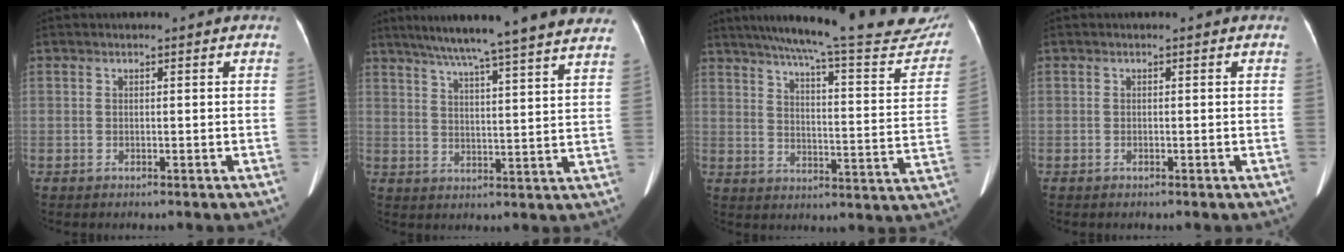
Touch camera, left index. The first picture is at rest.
{"total": 24.4, "force": [21.5, 0.0, 11.7], "torque": [-0.186, -0.007, 0.276]}
{"total": 27.1, "force": [24.1, 3.2, 12.1], "torque": [-0.175, -0.063, 0.294]}
{"total": 0.0}